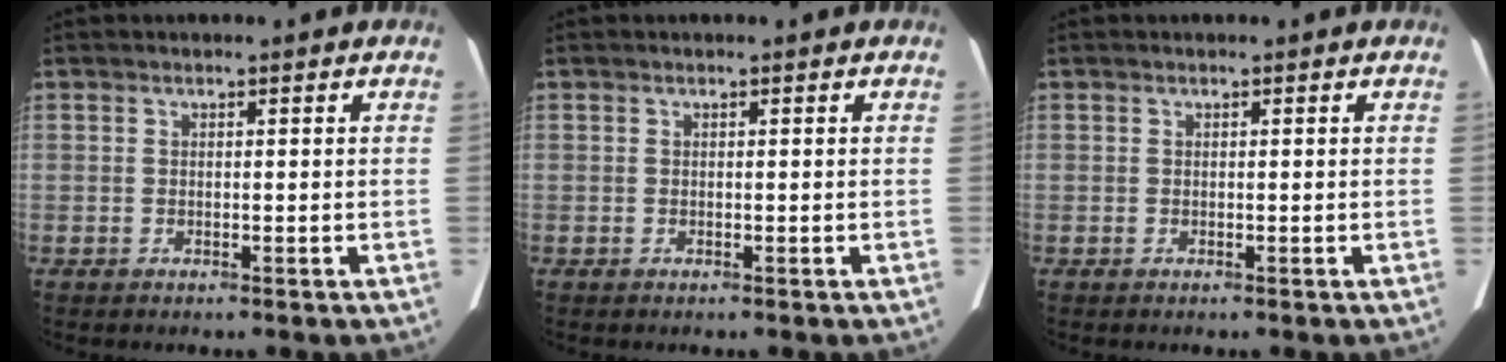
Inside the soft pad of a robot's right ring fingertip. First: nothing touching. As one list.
[{"total": 0.0}, {"total": 0.0}]